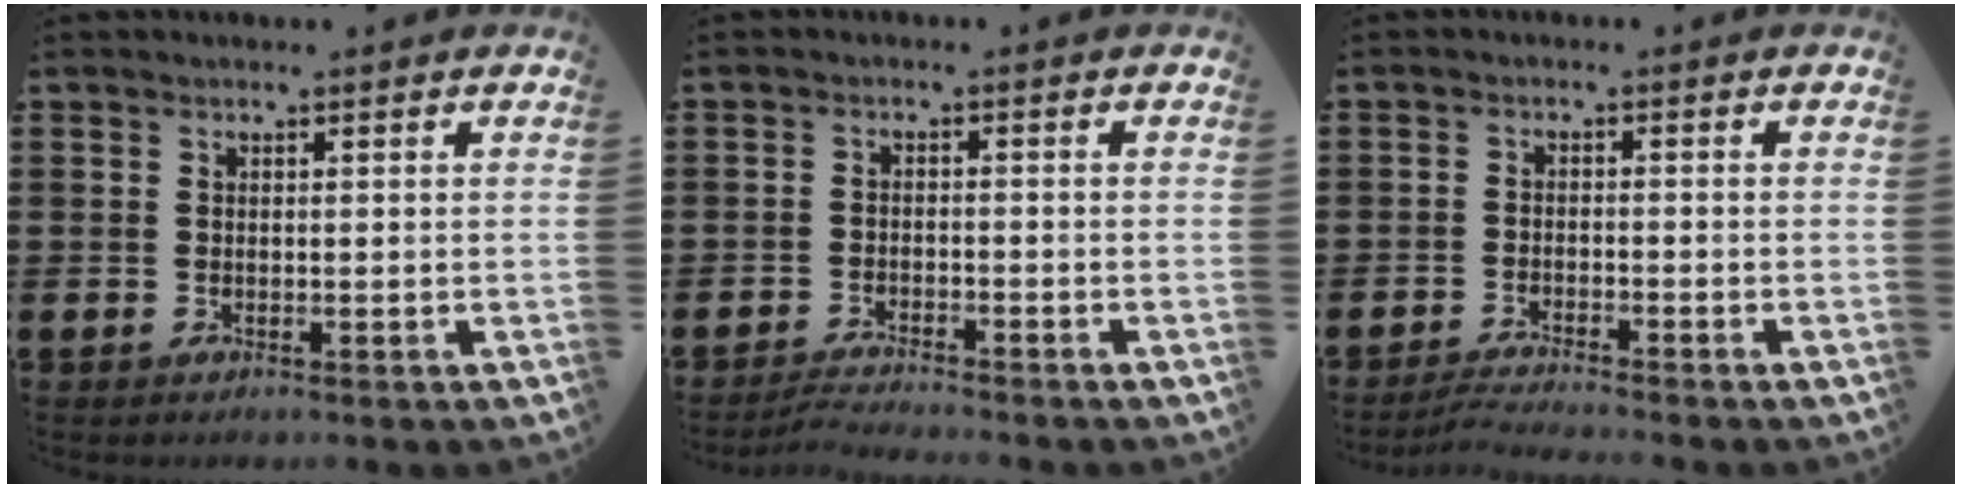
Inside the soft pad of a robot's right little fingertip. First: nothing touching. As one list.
[{"total": 2.1, "force": [-2.1, -0.1, 0.5], "torque": [-0.009, 0.005, -0.042]}, {"total": 2.1, "force": [-2.0, -0.2, 0.7], "torque": [-0.010, 0.004, -0.040]}]